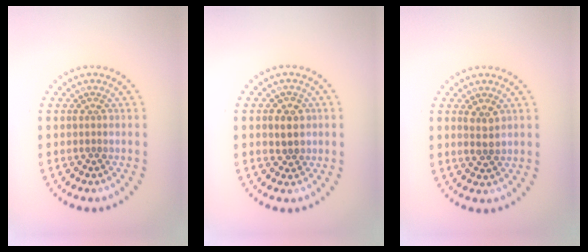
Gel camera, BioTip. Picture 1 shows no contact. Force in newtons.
{"total": 1.8, "press": 1.7, "slide": 0.5}
{"total": 1.8, "press": 1.8, "slide": 0.2}